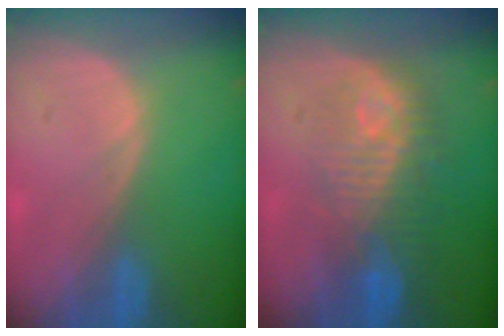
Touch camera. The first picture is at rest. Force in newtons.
{"total": 9.4, "press": 8.8, "slide": 3.1}